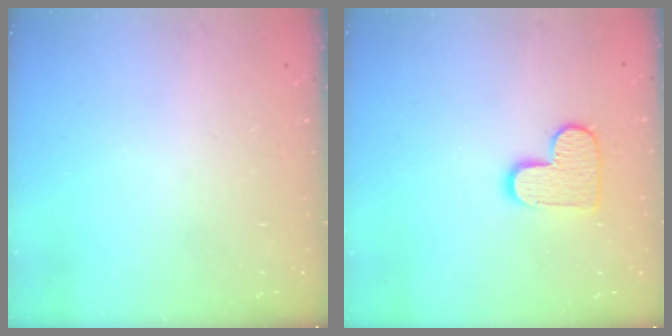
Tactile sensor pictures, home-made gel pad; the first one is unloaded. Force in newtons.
{"total": 9.8, "press": 9.8, "slide": 0.6}